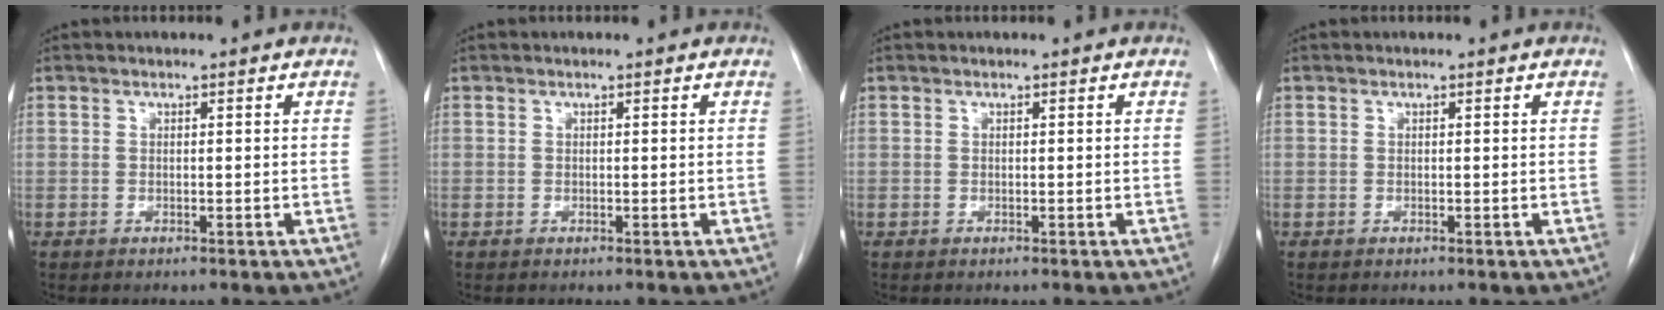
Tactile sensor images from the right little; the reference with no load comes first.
{"total": 0.0}
{"total": 0.0}
{"total": 0.0}